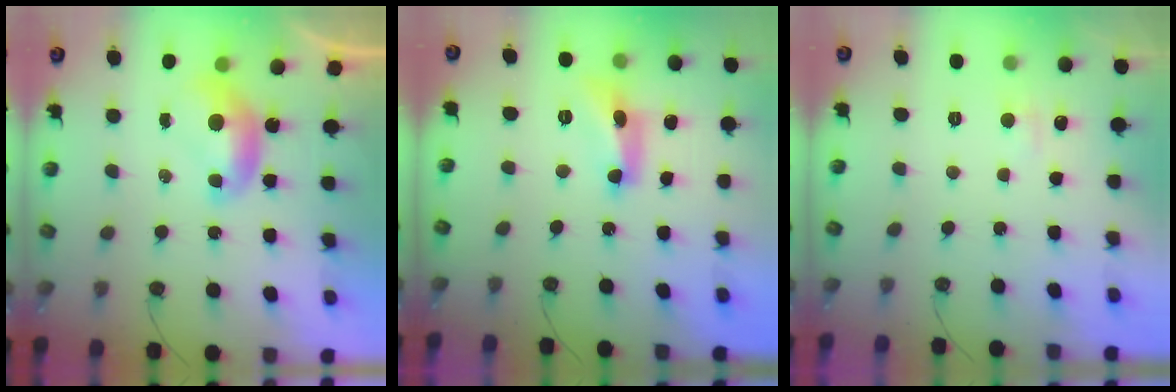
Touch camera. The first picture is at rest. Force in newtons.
{"total": 8.6, "press": 8.6, "slide": 0.4}
{"total": 1.9, "press": 1.9, "slide": 0.5}